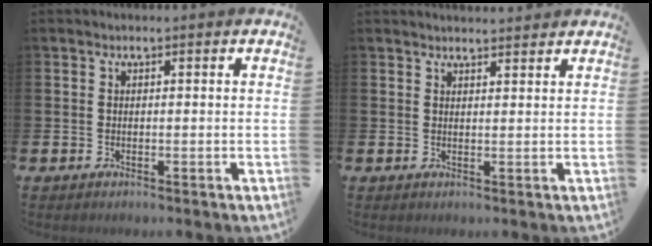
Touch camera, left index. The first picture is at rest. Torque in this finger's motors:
{"motor_torque": [0.82, -1.32, 0.13, 0.08]}